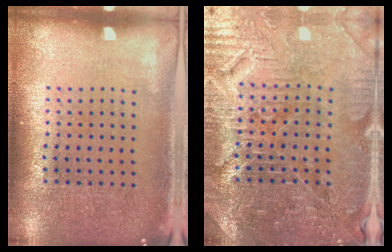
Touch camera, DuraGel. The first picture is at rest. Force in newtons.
{"total": 4.5, "press": 4.4, "slide": 1.2}